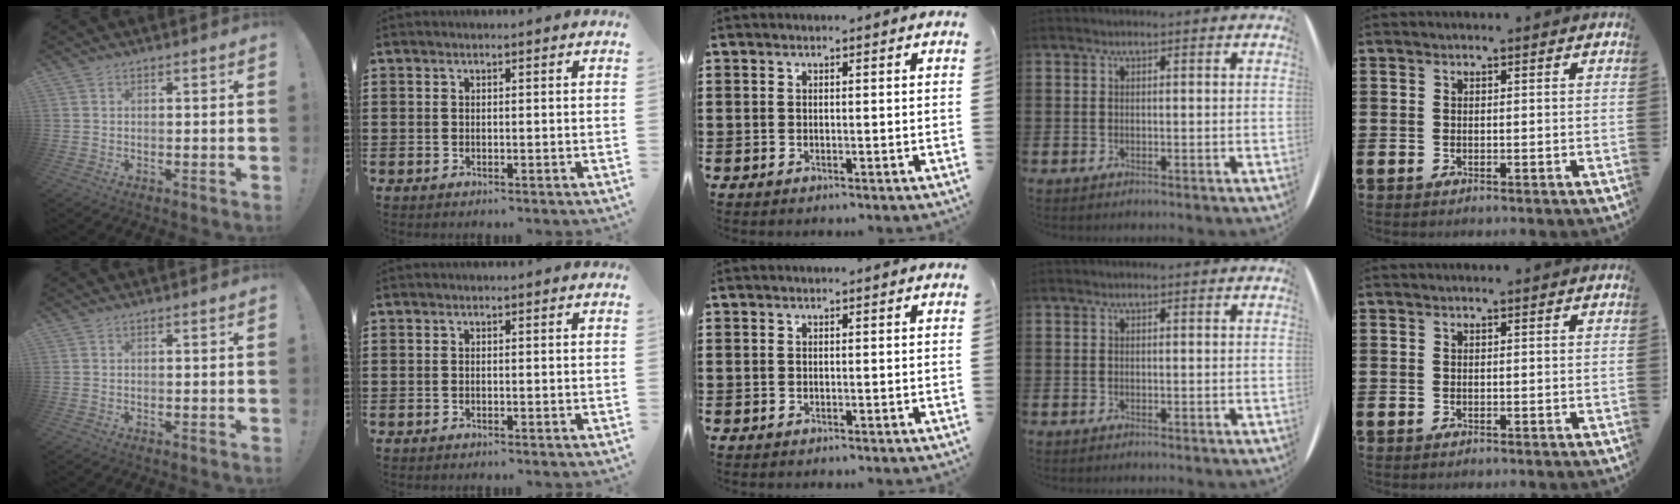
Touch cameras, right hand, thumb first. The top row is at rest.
{}